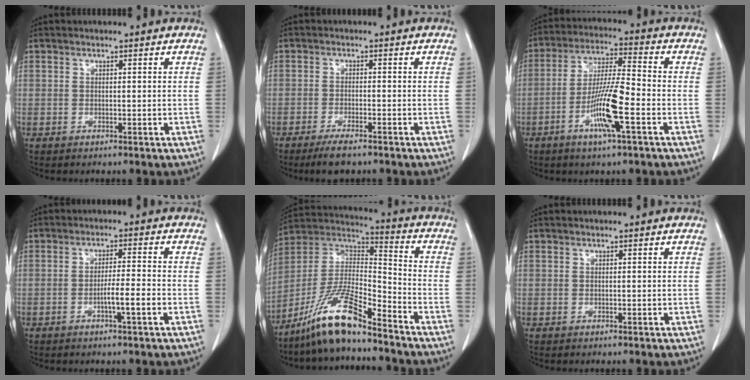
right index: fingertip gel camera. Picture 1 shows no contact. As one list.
[{"total": 4.3, "force": [-3.3, 0.8, 2.6], "torque": [-0.048, -0.007, -0.056]}, {"total": 10.6, "force": [-4.0, 0.6, 9.8], "torque": [-0.189, -0.005, -0.078]}, {"total": 4.3, "force": [-1.7, -0.1, 3.9], "torque": [-0.063, -0.002, -0.030]}, {"total": 14.2, "force": [-10.6, 1.8, 9.2], "torque": [-0.183, 0.002, -0.199]}, {"total": 0.0}]